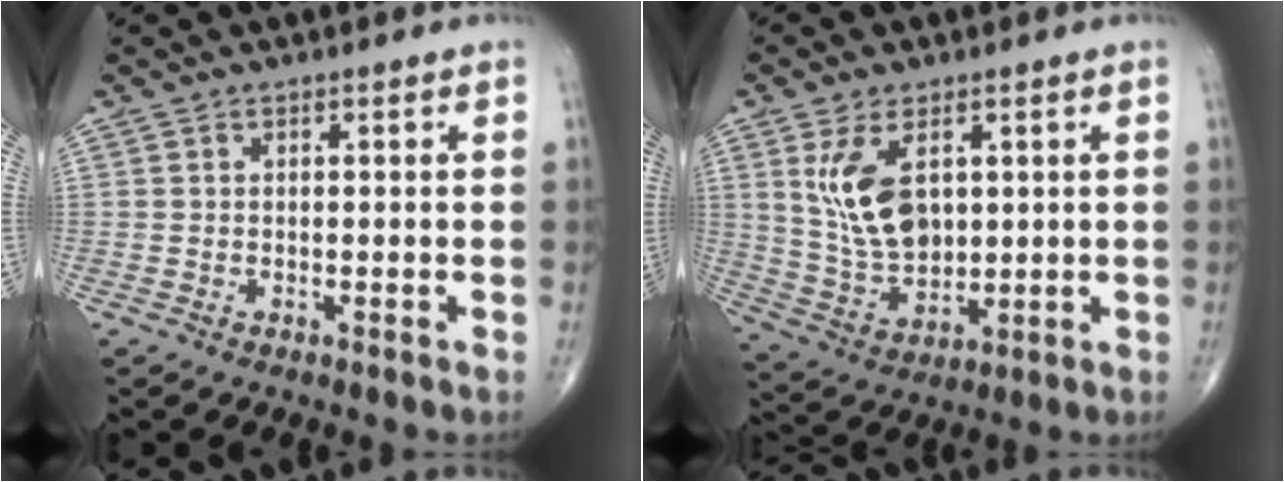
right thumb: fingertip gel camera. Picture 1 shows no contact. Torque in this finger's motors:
{"motor_torque": [-0.13, 0.63, 1.14, 0.29, 0.31]}